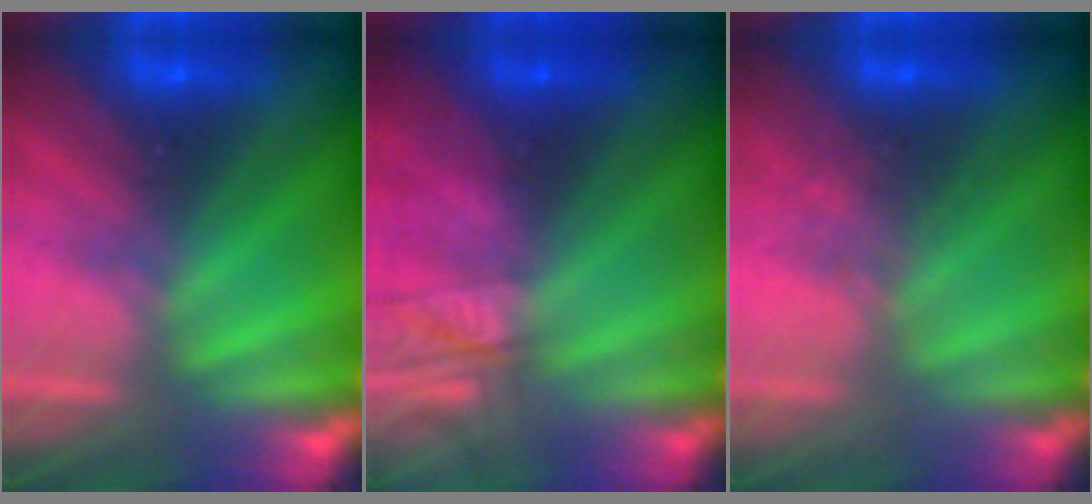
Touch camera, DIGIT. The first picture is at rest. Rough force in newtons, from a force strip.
{"total": 2.3}
{"total": 2.6}